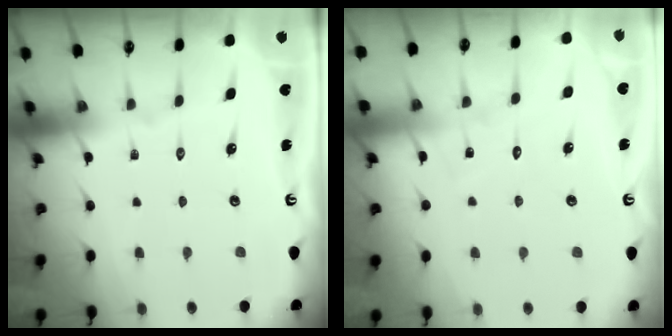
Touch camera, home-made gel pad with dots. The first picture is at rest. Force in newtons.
{"total": 8.2, "press": 8.2, "slide": 0.4}